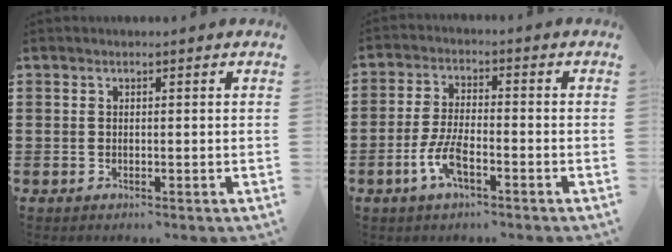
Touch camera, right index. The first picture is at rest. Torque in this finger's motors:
{"motor_torque": [0.26, 0.47, 0.19, 0.03]}